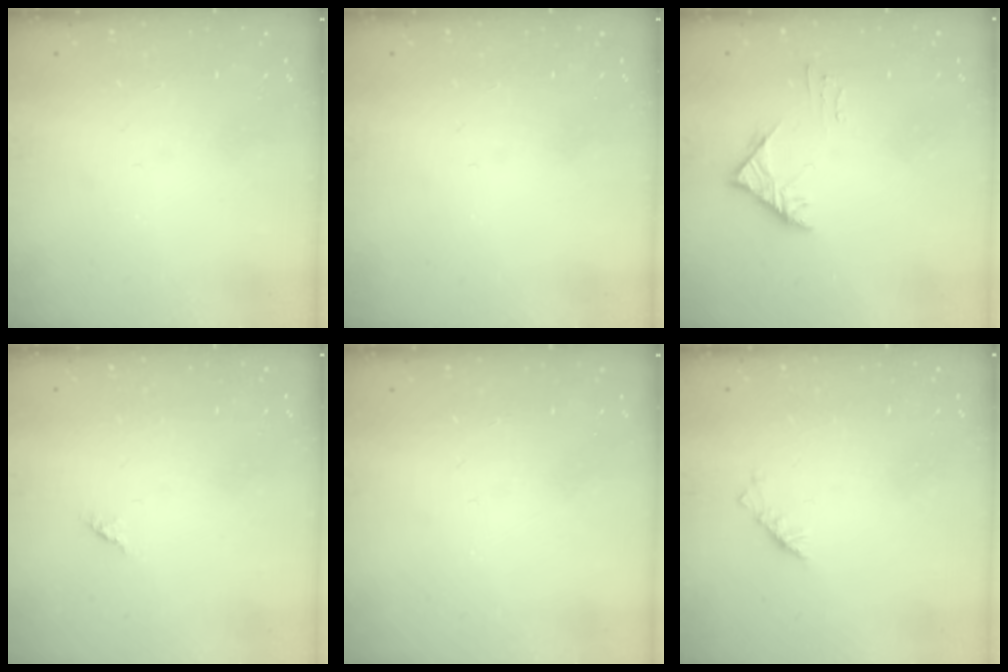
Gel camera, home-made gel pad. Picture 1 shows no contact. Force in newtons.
{"total": 0.0}
{"total": 3.3, "press": 3.2, "slide": 0.8}
{"total": 1.2, "press": 1.2, "slide": 0.3}
{"total": 0.0}
{"total": 3.7, "press": 3.7, "slide": 0.8}